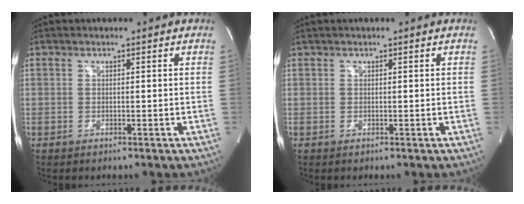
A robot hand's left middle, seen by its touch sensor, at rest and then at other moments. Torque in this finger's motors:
{"motor_torque": [-0.01, 0.01, 0.00, -0.01]}